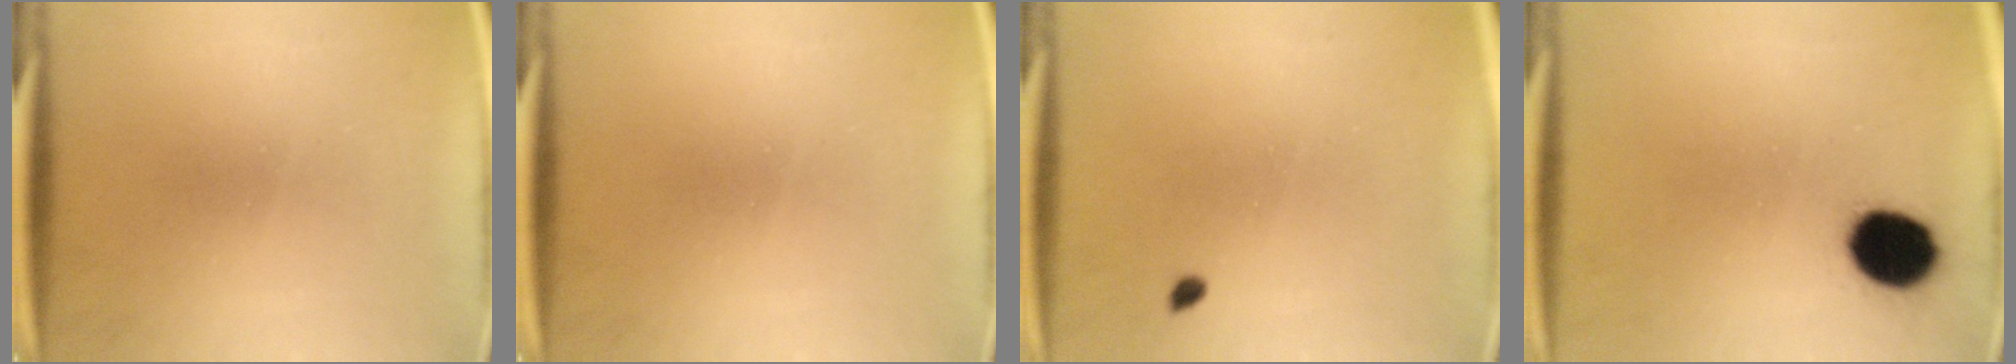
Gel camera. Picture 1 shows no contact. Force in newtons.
{"total": 0.0}
{"total": 0.9}
{"total": 11.1}